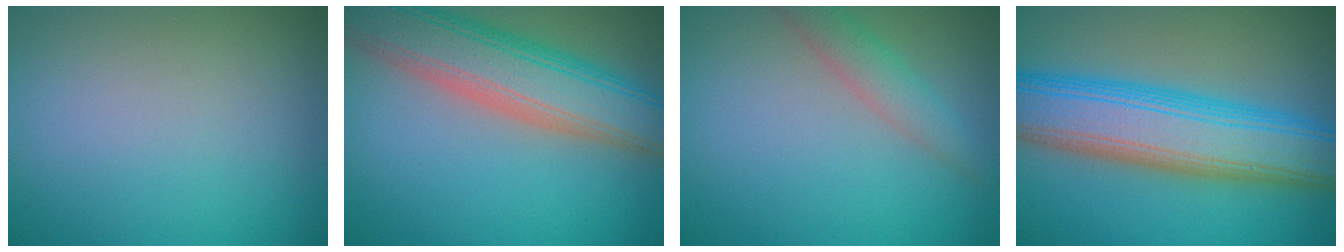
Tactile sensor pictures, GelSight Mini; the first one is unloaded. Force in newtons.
{"total": 9.2, "press": 9.2, "slide": 0.8}
{"total": 2.6, "press": 2.6, "slide": 0.2}
{"total": 10.3, "press": 10.3, "slide": 0.1}